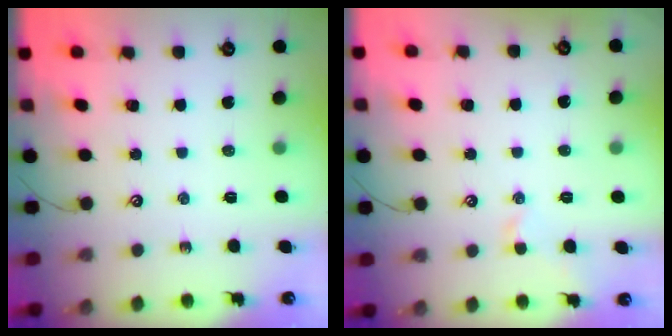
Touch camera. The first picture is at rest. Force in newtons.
{"total": 0.7, "press": 0.3, "slide": 0.7}